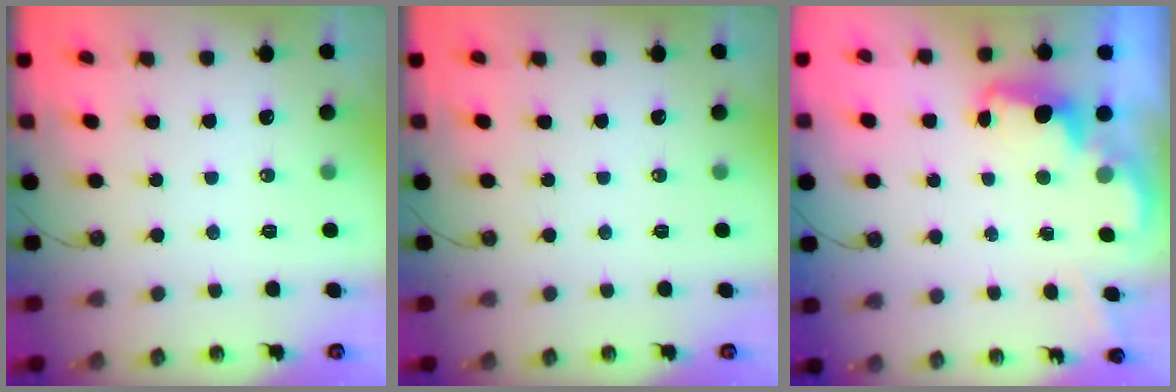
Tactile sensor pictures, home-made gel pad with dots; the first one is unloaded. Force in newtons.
{"total": 0.0}
{"total": 2.4, "press": 2.3, "slide": 0.5}